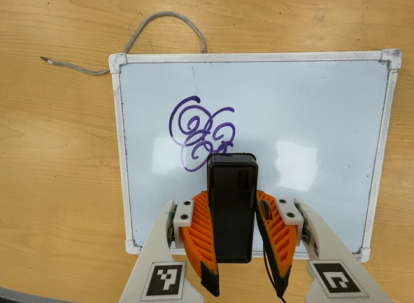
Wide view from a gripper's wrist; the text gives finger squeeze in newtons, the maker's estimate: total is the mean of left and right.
{"total": 4.6, "left": 3.1, "right": 6.0}